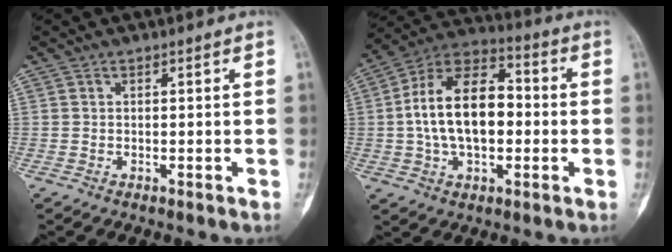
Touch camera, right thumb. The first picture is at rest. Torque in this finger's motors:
{"motor_torque": [0.00, 0.98, 0.75, -0.50, 0.35]}